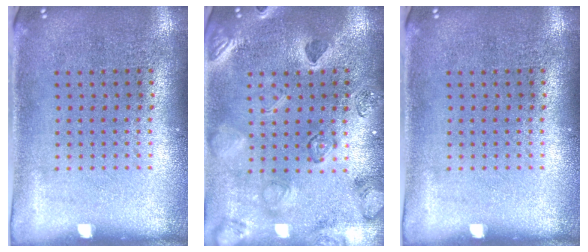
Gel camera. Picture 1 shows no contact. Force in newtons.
{"total": 2.5, "press": 2.3, "slide": 0.8}
{"total": 0.0}